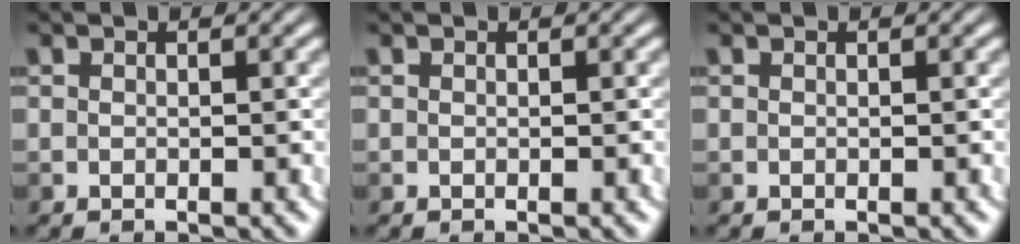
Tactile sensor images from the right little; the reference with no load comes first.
{"total": 0.0}
{"total": 0.0}